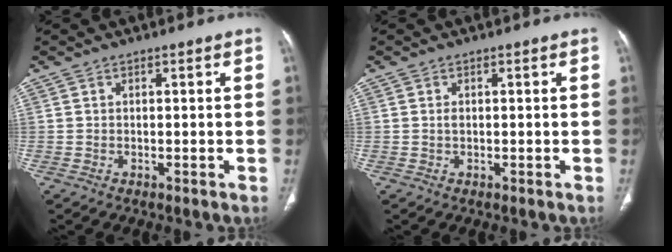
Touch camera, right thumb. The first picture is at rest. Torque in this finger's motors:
{"motor_torque": [0.29, 0.41, 0.59, -0.52, -0.02]}